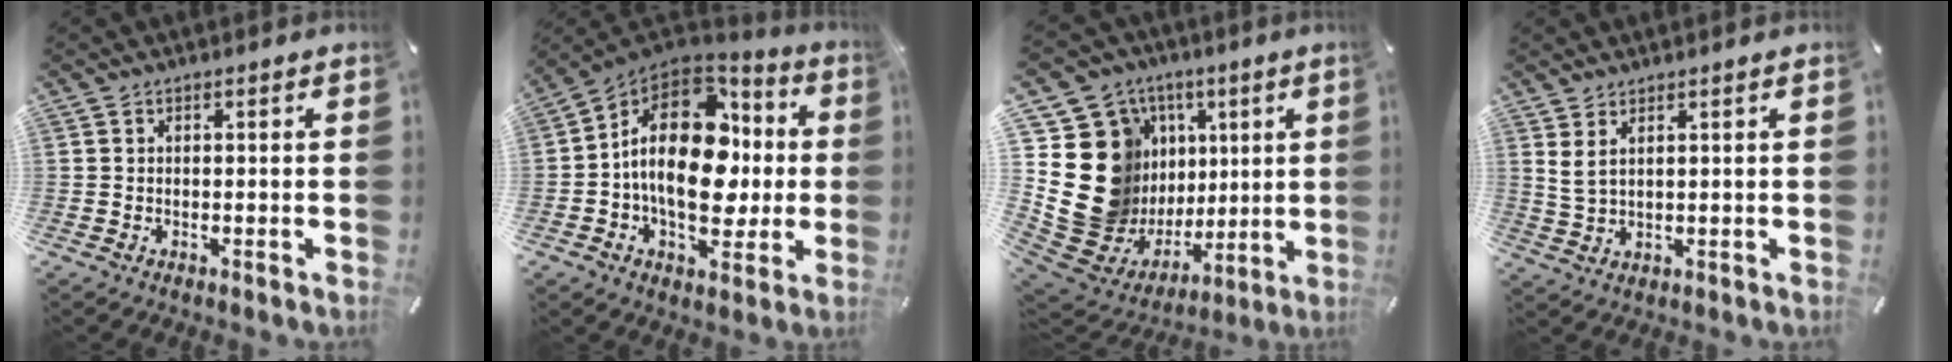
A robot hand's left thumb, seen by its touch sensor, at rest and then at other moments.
{"total": 22.5, "force": [1.2, 14.6, 17.1], "torque": [-0.298, -0.001, 0.023]}
{"total": 22.2, "force": [3.2, 19.7, 9.7], "torque": [-0.164, -0.057, 0.111]}
{"total": 3.3, "force": [2.1, 1.0, 2.4], "torque": [-0.059, -0.006, 0.037]}